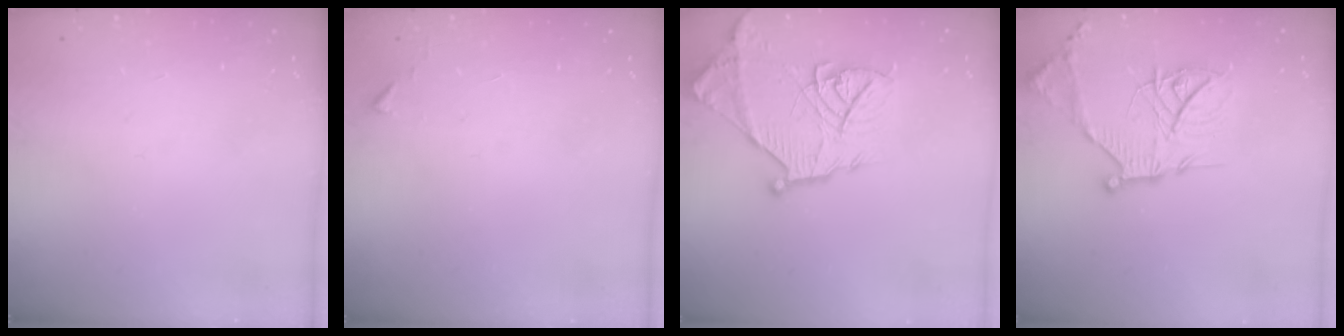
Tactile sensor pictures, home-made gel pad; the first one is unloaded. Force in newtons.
{"total": 2.7, "press": 2.7, "slide": 0.5}
{"total": 18.2, "press": 18.2, "slide": 1.4}
{"total": 18.5, "press": 18.4, "slide": 1.9}